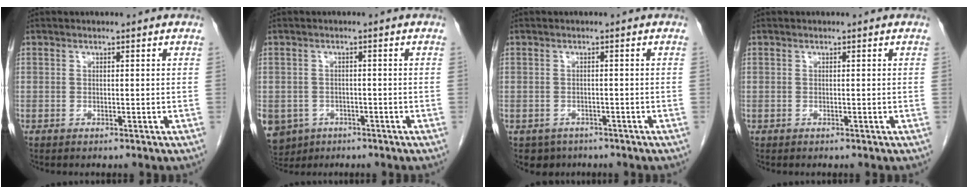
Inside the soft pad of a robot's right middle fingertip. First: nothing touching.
{"total": 9.1, "force": [-4.8, 7.3, 2.4], "torque": [-0.076, -0.002, -0.067]}
{"total": 3.2, "force": [-2.2, 2.3, 0.2], "torque": [-0.004, 0.004, -0.032]}
{"total": 0.0}